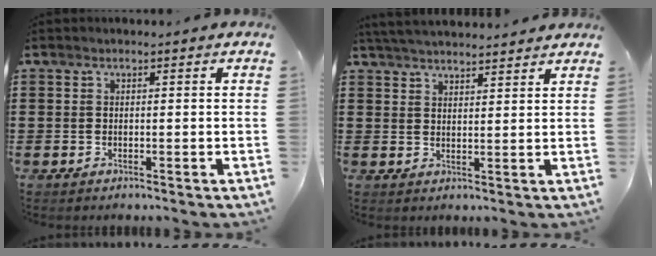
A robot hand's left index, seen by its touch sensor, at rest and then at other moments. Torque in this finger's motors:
{"motor_torque": [2.14, 0.00, -0.02, -0.14]}